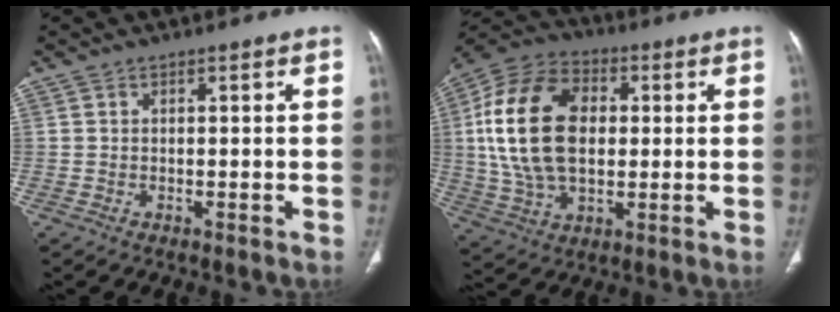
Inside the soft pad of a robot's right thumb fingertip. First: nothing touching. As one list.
[{"total": 21.0, "force": [2.3, 13.5, 15.9], "torque": [-0.294, 0.012, 0.042]}]